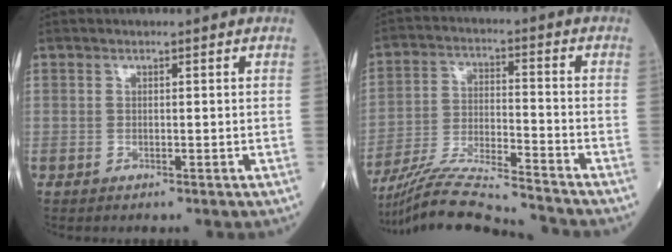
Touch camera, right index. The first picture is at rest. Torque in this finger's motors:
{"motor_torque": [-0.35, -0.54, 0.21, 0.06]}